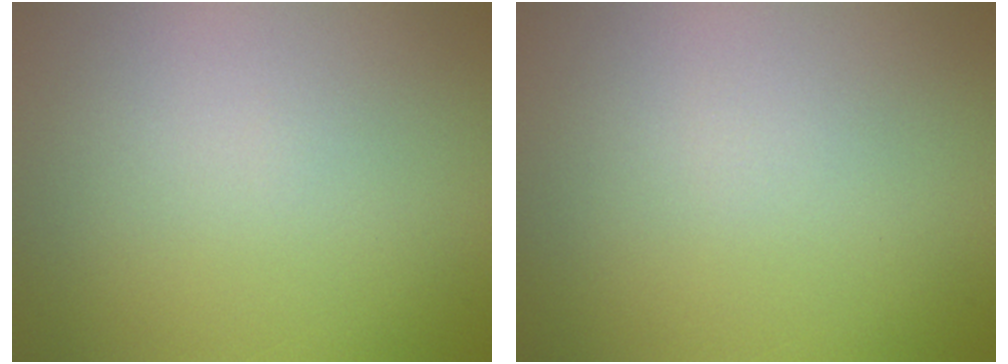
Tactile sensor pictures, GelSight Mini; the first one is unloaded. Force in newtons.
{"total": 0.0}